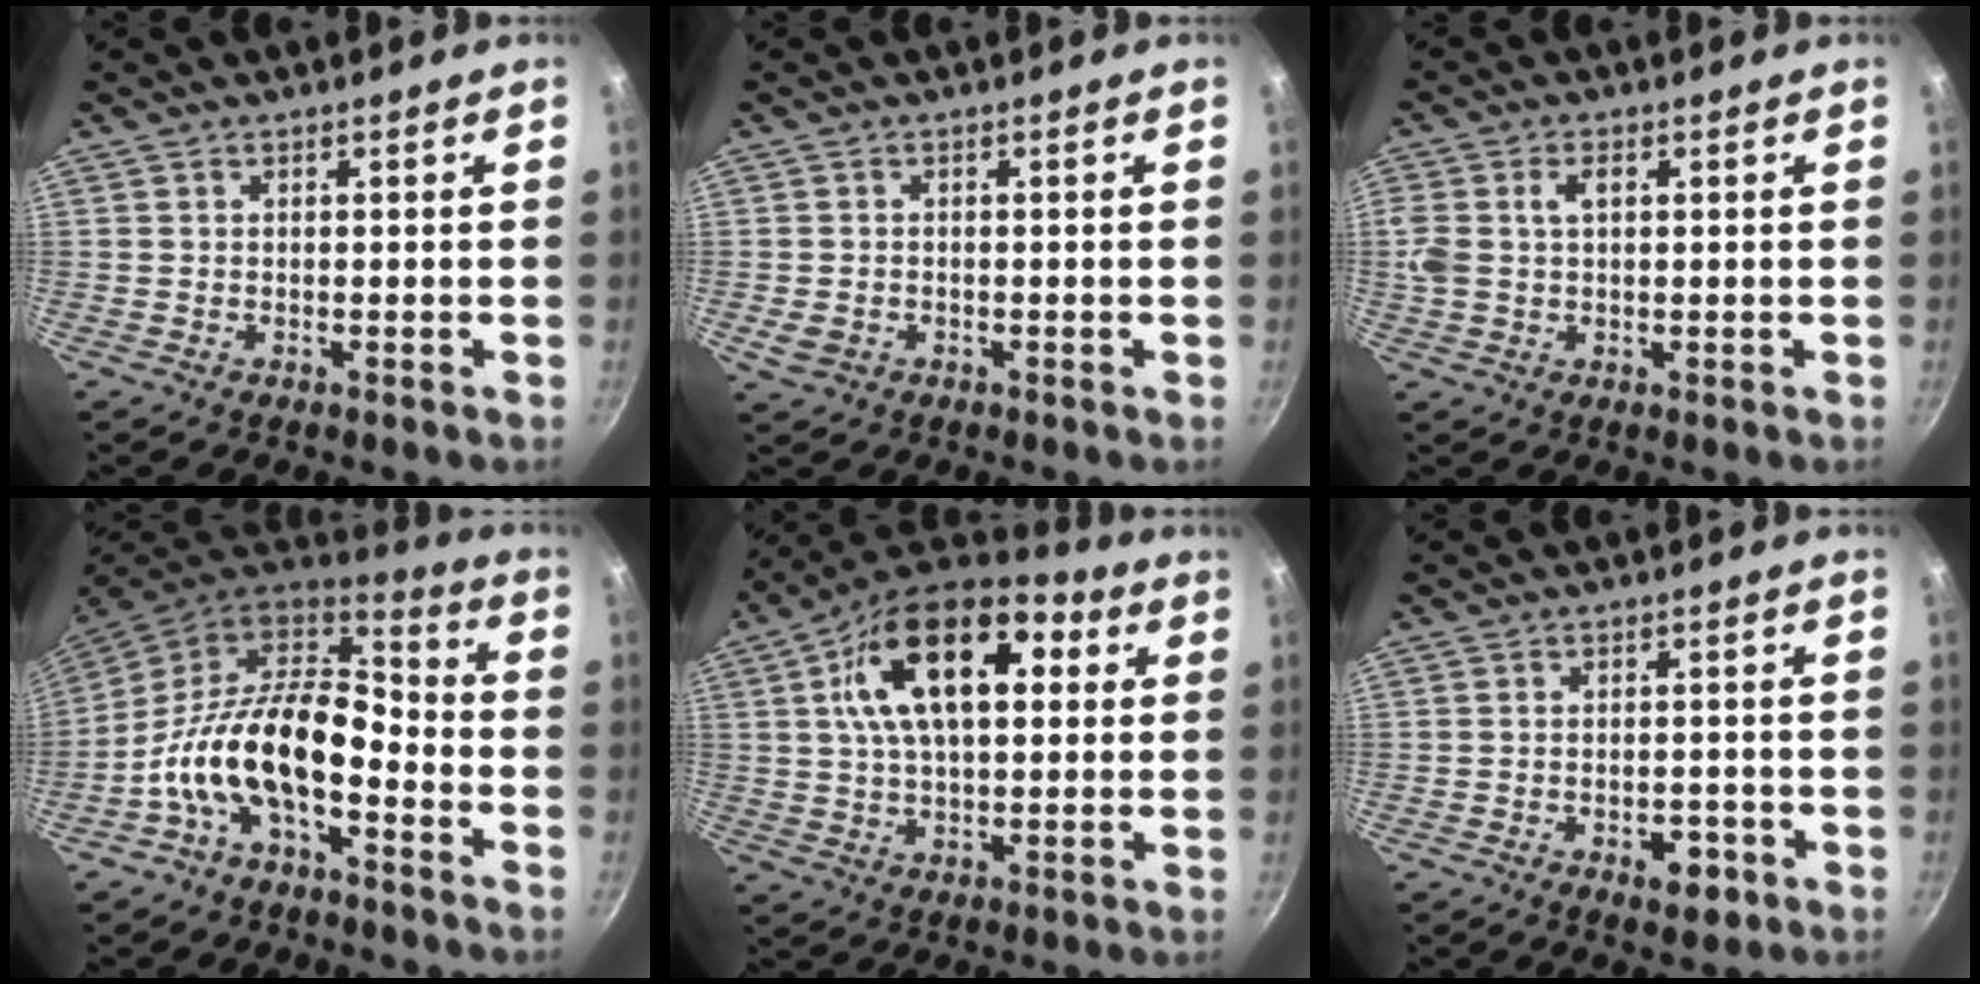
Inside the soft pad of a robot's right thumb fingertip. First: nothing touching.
{"total": 2.6, "force": [-0.8, 2.0, 1.5], "torque": [-0.029, 0.001, -0.012]}
{"total": 5.4, "force": [1.0, 3.5, 4.0], "torque": [-0.071, 0.009, 0.015]}
{"total": 17.0, "force": [-5.3, 9.1, 13.4], "torque": [-0.230, 0.057, -0.115]}
{"total": 20.7, "force": [5.4, 11.6, 16.3], "torque": [-0.259, 0.018, 0.071]}
{"total": 4.9, "force": [-2.2, 2.6, 3.5], "torque": [-0.032, 0.013, -0.026]}